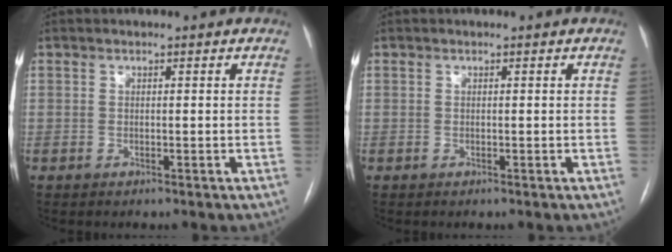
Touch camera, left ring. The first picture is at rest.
{"total": 0.0}